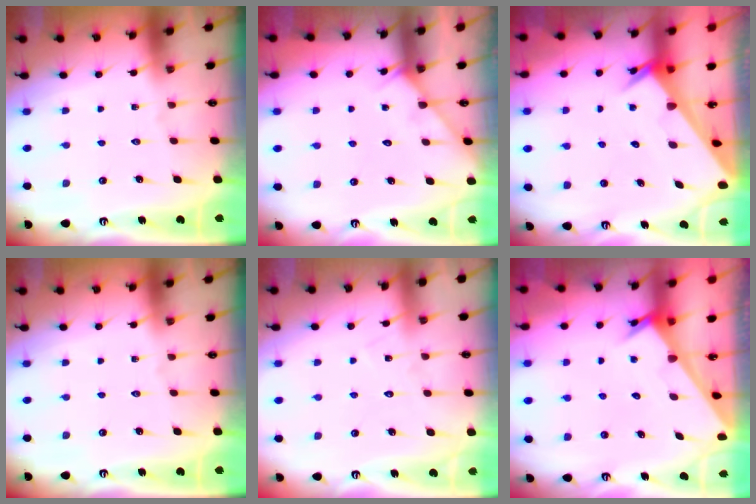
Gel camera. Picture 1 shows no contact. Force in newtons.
{"total": 3.8, "press": 3.8, "slide": 0.4}
{"total": 3.1, "press": 3.1, "slide": 0.2}
{"total": 0.0}
{"total": 6.2, "press": 6.2, "slide": 0.6}
{"total": 2.6, "press": 2.6, "slide": 0.1}